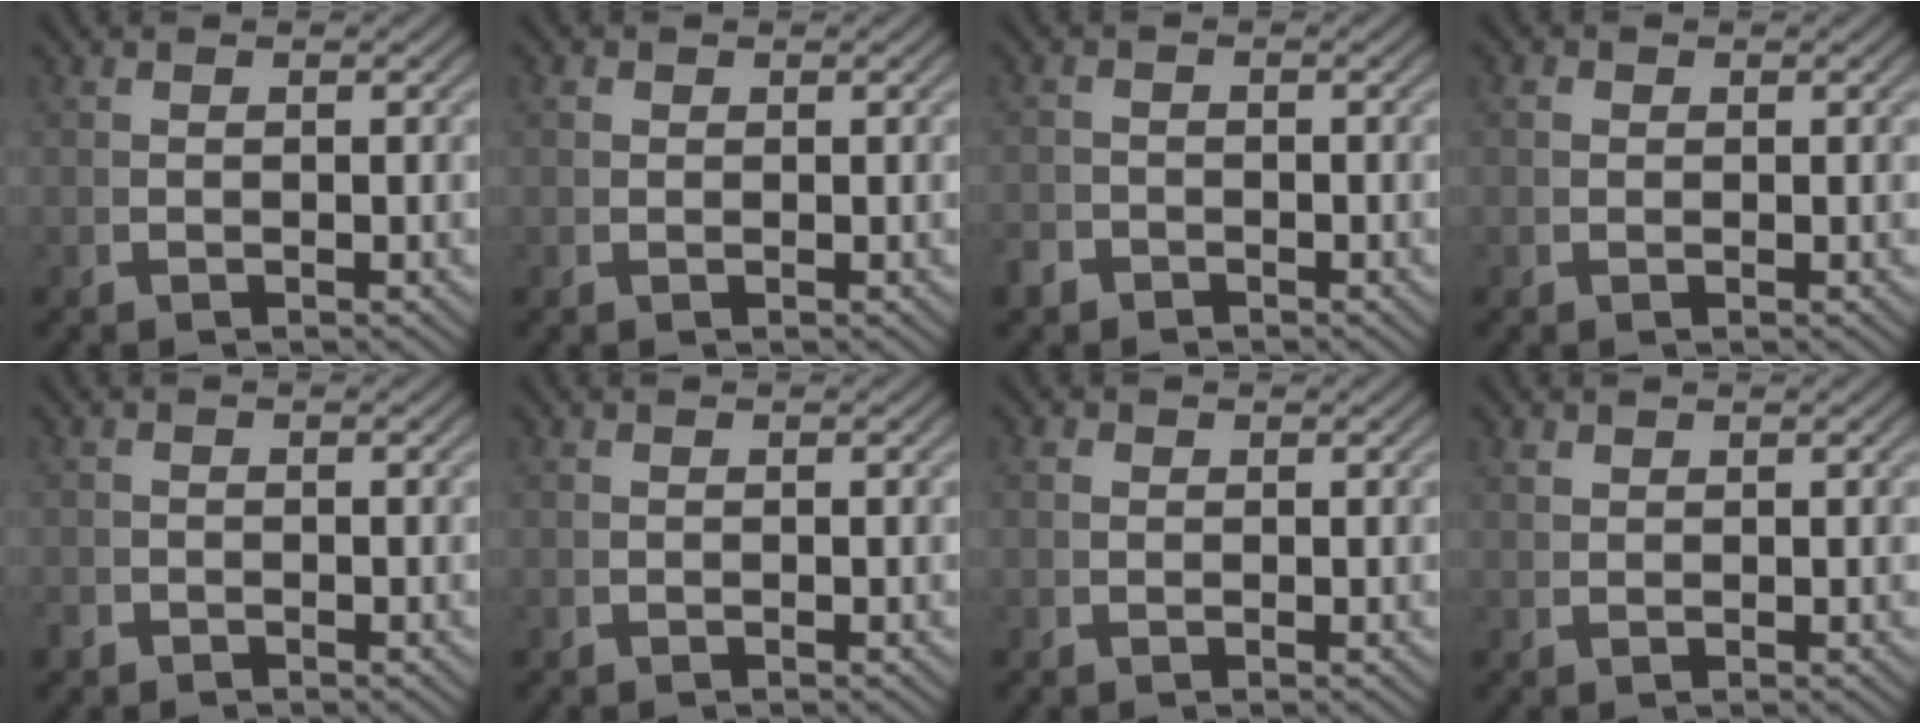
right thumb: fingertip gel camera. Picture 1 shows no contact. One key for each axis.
{"total": 1.0, "fx": 0.5, "fy": 0.9, "fz": 0.3, "tx": -0.008, "ty": -0.006, "tz": 0.015}
{"total": 1.5, "fx": -1.4, "fy": 0.6, "fz": -0.2, "tx": 0.008, "ty": -0.008, "tz": -0.024}
{"total": 1.2, "fx": 0.4, "fy": 1.1, "fz": 0.4, "tx": -0.014, "ty": -0.008, "tz": 0.012}
{"total": 0.8, "fx": -0.8, "fy": 0.3, "fz": -0.2, "tx": 0.006, "ty": -0.005, "tz": -0.014}
{"total": 0.0}
{"total": 1.2, "fx": 0.5, "fy": 1.0, "fz": 0.4, "tx": -0.012, "ty": -0.007, "tz": 0.015}
{"total": 1.2, "fx": 1.2, "fy": -0.1, "fz": 0.0, "tx": 0.006, "ty": 0.006, "tz": 0.028}